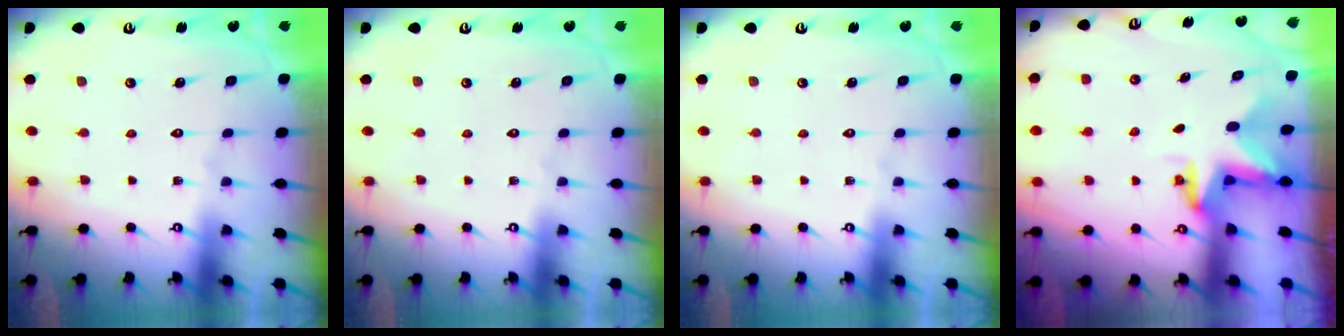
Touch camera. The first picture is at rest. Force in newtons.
{"total": 0.0}
{"total": 0.0}
{"total": 3.3, "press": 3.3, "slide": 0.2}